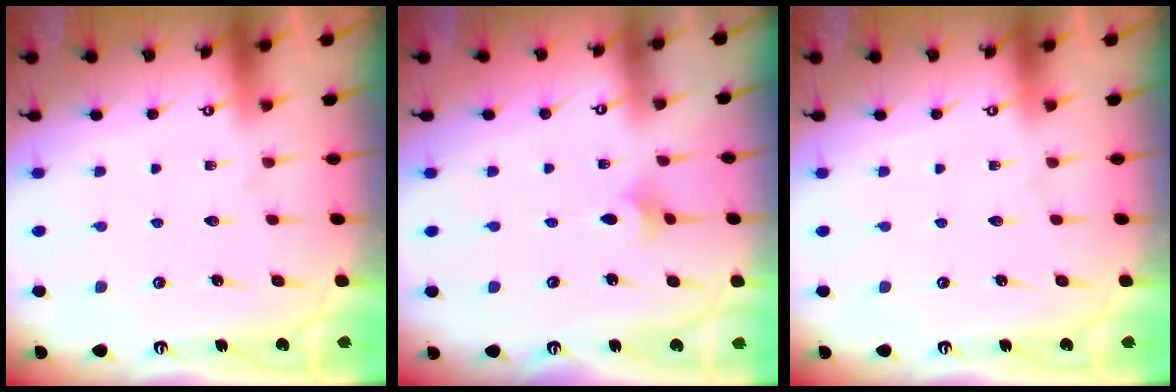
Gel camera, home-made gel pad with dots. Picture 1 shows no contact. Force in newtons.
{"total": 1.6, "press": 1.5, "slide": 0.4}
{"total": 0.0}